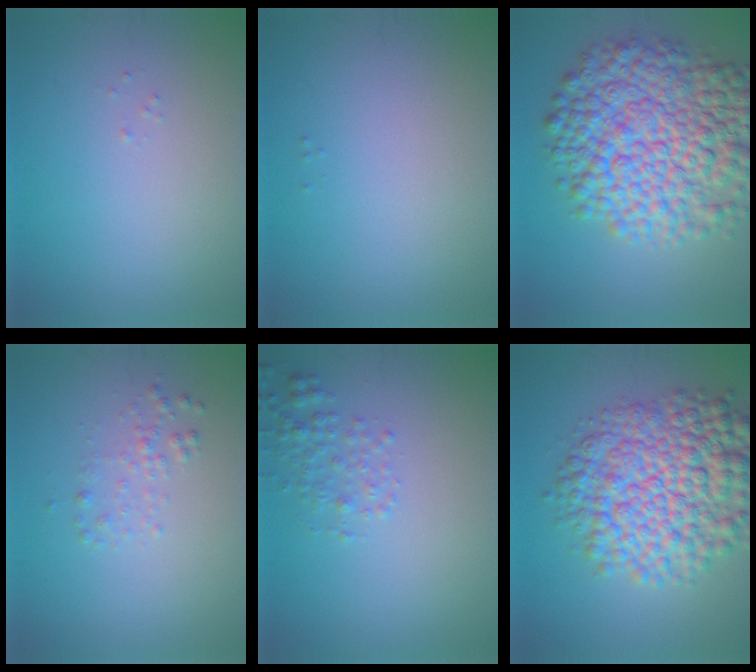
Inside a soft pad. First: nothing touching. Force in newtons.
{"total": 0.0}
{"total": 11.7, "press": 11.7, "slide": 0.3}
{"total": 1.3, "press": 1.3, "slide": 0.0}
{"total": 1.9, "press": 1.9, "slide": 0.1}
{"total": 10.6, "press": 10.6, "slide": 0.3}